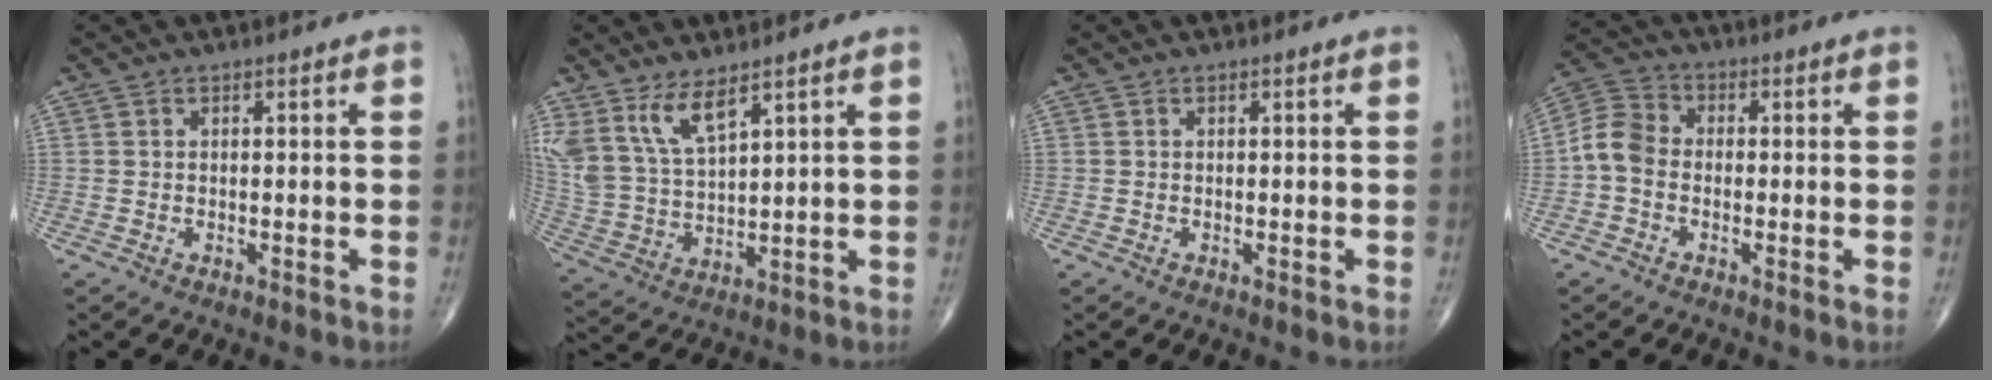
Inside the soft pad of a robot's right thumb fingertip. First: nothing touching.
{"total": 10.3, "force": [6.8, 3.9, 6.7], "torque": [-0.134, -0.030, 0.154]}
{"total": 0.0}
{"total": 6.1, "force": [-1.2, 4.7, 3.7], "torque": [-0.062, 0.020, -0.040]}